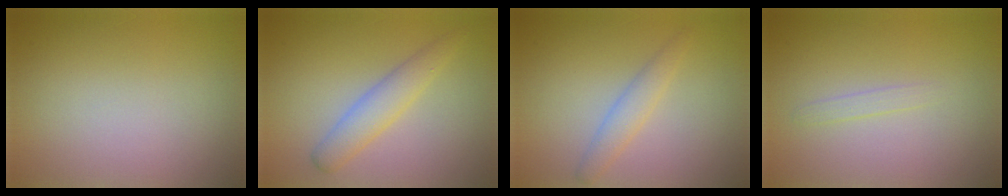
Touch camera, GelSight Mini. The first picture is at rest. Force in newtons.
{"total": 2.8, "press": 2.7, "slide": 0.1}
{"total": 1.9, "press": 1.9, "slide": 0.2}
{"total": 0.8, "press": 0.8, "slide": 0.0}